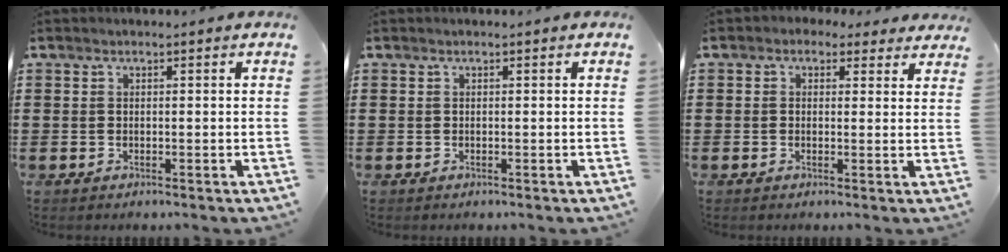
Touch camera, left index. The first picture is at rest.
{"total": 0.0}
{"total": 1.8, "force": [1.2, 1.4, 0.4], "torque": [-0.007, 0.006, 0.020]}